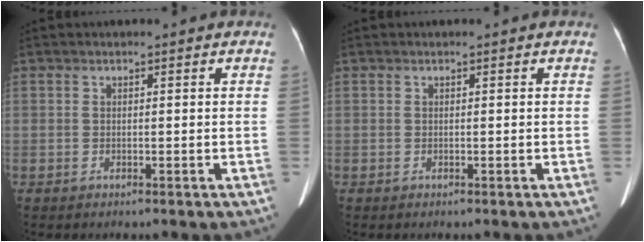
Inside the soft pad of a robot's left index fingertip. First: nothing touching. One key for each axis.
{"total": 0.0}